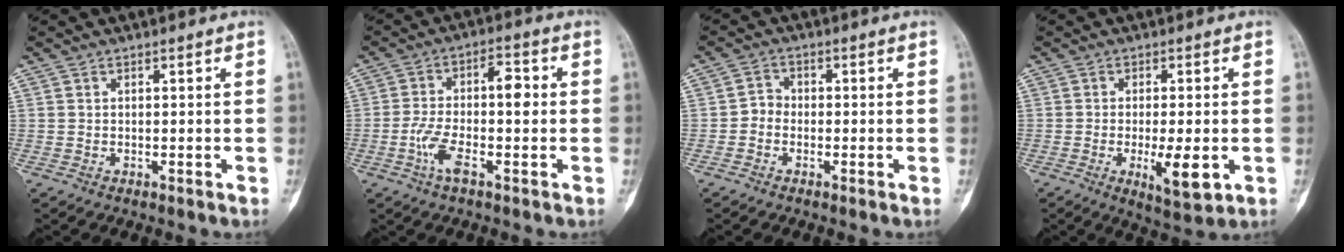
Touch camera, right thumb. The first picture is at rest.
{"total": 9.5, "force": [-1.5, 3.4, 8.8], "torque": [-0.170, 0.034, -0.027]}
{"total": 2.5, "force": [-0.9, 2.1, 1.1], "torque": [-0.007, 0.009, -0.028]}
{"total": 7.7, "force": [-1.9, 2.4, 7.1], "torque": [-0.110, -0.014, -0.023]}